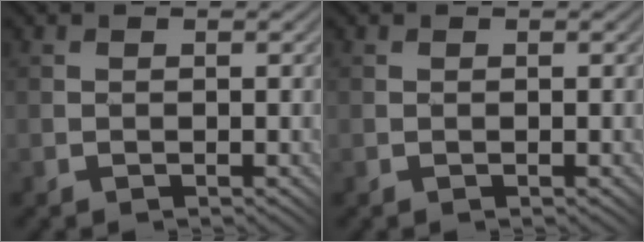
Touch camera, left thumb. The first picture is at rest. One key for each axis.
{"total": 0.0}